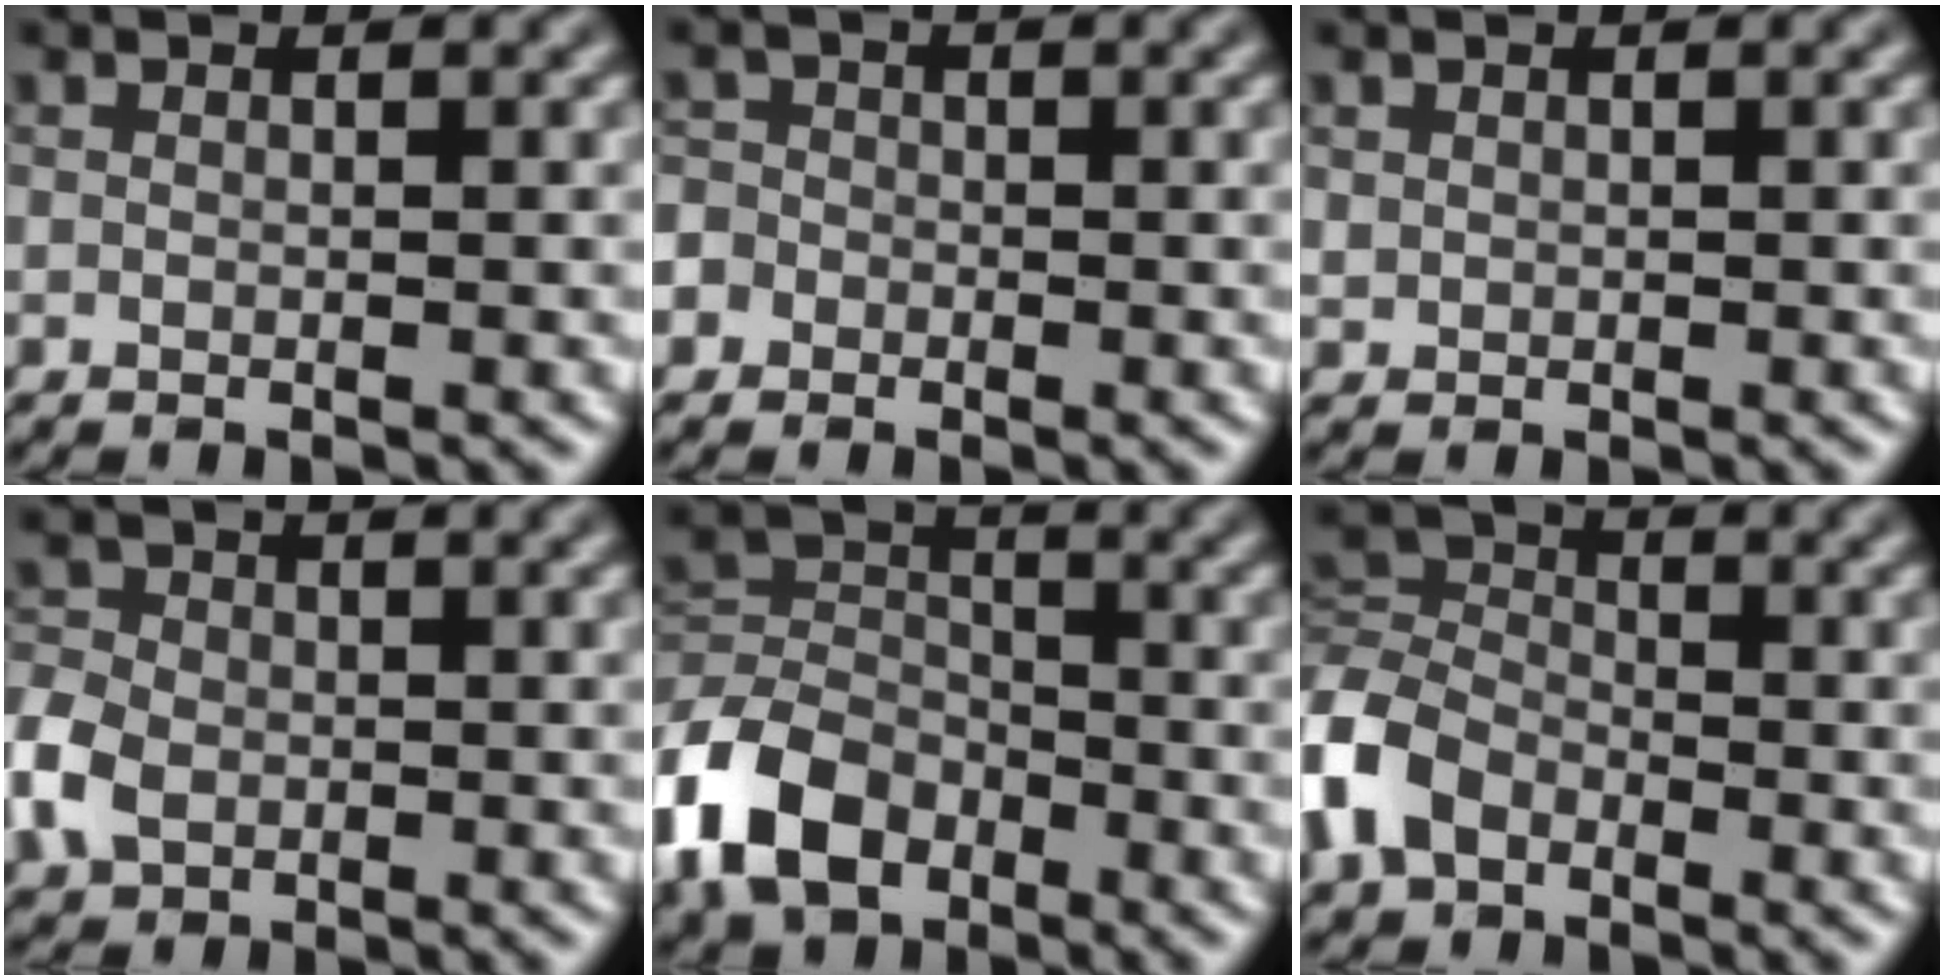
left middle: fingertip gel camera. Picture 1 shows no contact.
{"total": 3.0, "force": [-1.3, 2.6, 0.5], "torque": [0.009, 0.010, -0.044]}
{"total": 0.6, "force": [0.3, 0.5, 0.0], "torque": [0.002, -0.002, 0.009]}
{"total": 3.9, "force": [-1.2, 3.1, 2.0], "torque": [-0.046, 0.003, -0.034]}
{"total": 7.8, "force": [-4.3, 5.1, 4.0], "torque": [-0.085, 0.003, -0.102]}
{"total": 5.5, "force": [-2.9, 3.7, 2.8], "torque": [-0.070, 0.006, -0.075]}